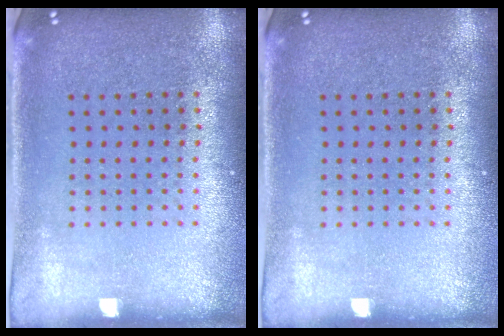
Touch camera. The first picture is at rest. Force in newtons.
{"total": 0.0}